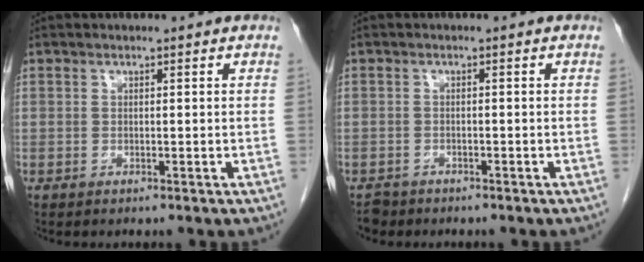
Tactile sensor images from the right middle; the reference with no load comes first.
{"total": 2.1, "force": [-1.8, 1.1, -0.1], "torque": [-0.006, 0.000, -0.030]}